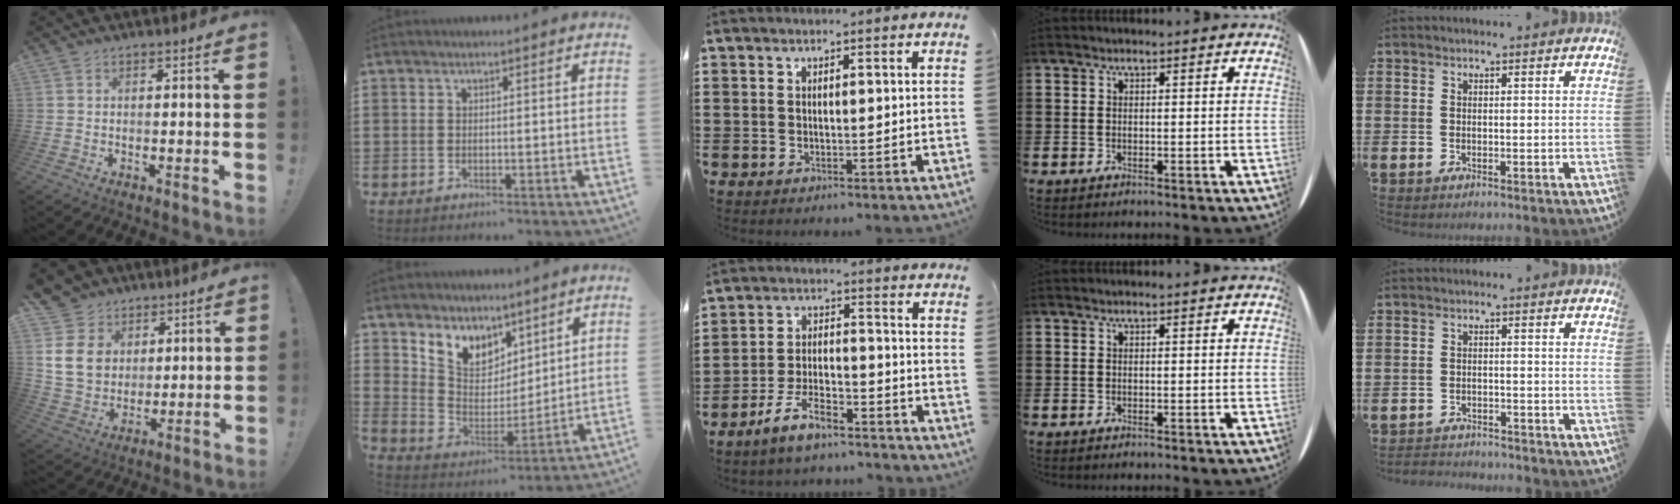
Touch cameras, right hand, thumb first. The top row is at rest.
{"thumb": {"total": 13.5, "force": [4.8, 11.4, 5.5], "torque": [-0.085, -0.023, 0.104]}, "index": {"total": 6.7, "force": [5.2, 4.3, 0.1], "torque": [-0.046, -0.036, 0.100]}, "middle": {"total": 7.2, "force": [-6.1, 1.7, 3.4], "torque": [-0.072, 0.004, -0.121]}, "little": {"total": 2.1, "force": [-2.0, 0.2, -0.3], "torque": [-0.002, 0.001, -0.047]}}